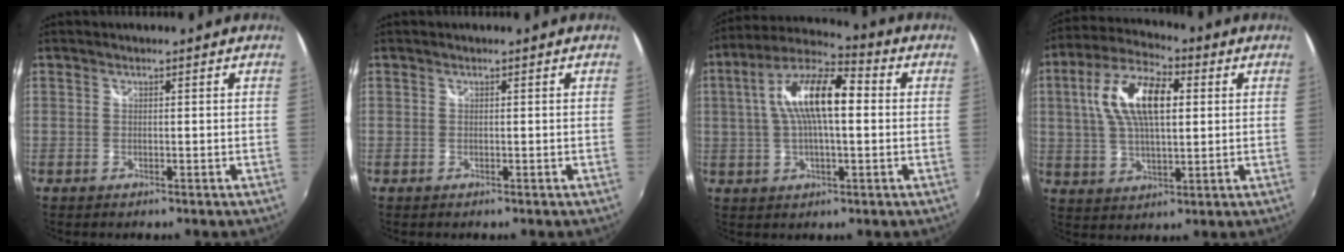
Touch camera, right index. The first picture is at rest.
{"total": 0.0}
{"total": 14.5, "force": [1.8, 5.1, 13.4], "torque": [-0.248, 0.024, 0.022]}
{"total": 14.4, "force": [3.2, 6.4, 12.5], "torque": [-0.239, 0.023, 0.054]}